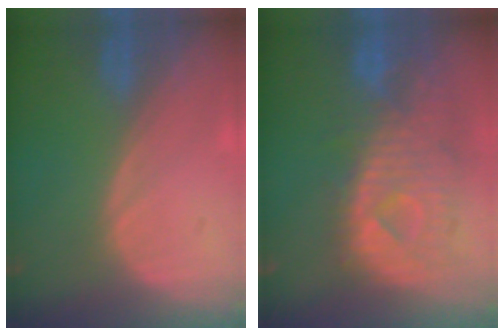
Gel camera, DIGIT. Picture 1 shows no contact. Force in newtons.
{"total": 11.3, "press": 9.8, "slide": 5.6}